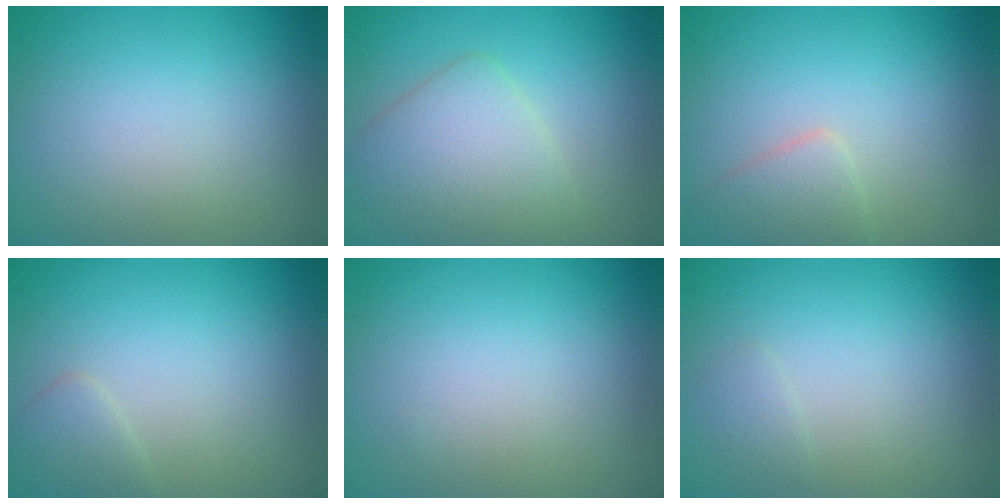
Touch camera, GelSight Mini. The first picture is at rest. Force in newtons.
{"total": 4.3, "press": 4.3, "slide": 0.2}
{"total": 2.2, "press": 2.2, "slide": 0.1}
{"total": 1.4, "press": 1.4, "slide": 0.1}
{"total": 0.0}
{"total": 0.7, "press": 0.7, "slide": 0.1}